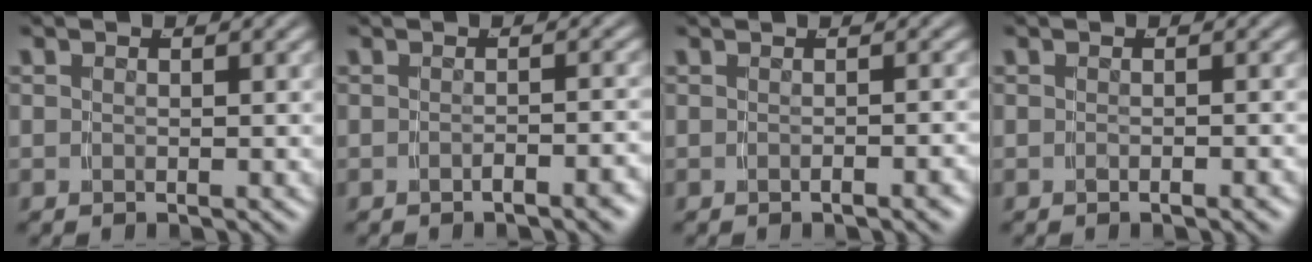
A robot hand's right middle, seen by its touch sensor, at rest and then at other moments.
{"total": 1.6, "force": [-1.4, -0.4, 0.7], "torque": [-0.009, 0.008, -0.024]}
{"total": 1.0, "force": [-0.8, -0.5, 0.5], "torque": [-0.004, 0.011, -0.016]}
{"total": 0.8, "force": [-0.6, -0.5, 0.2], "torque": [-0.001, 0.003, -0.009]}